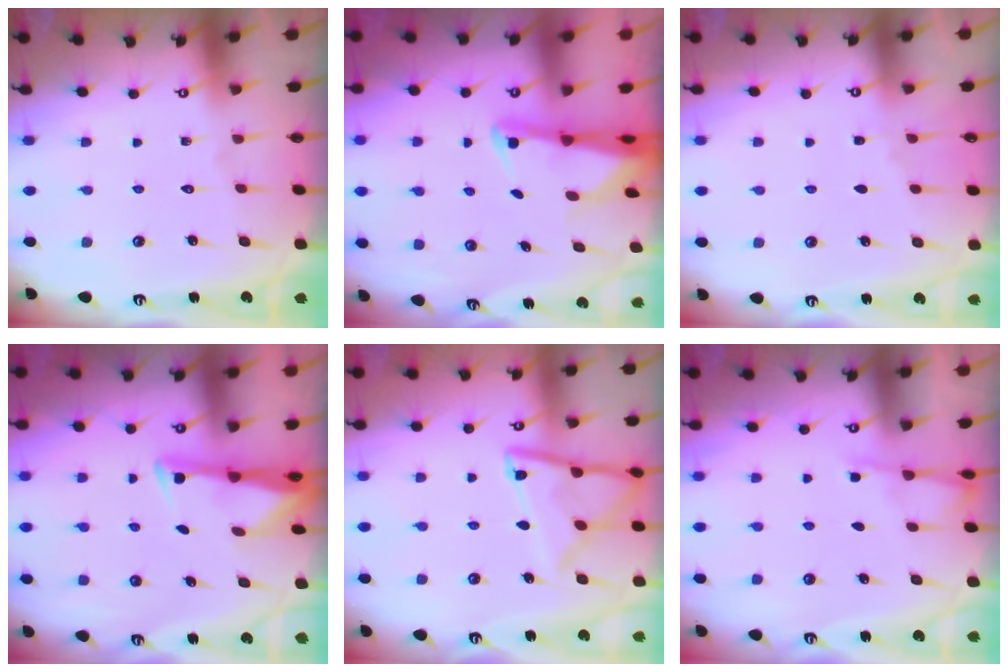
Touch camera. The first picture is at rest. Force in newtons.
{"total": 2.8, "press": 2.7, "slide": 0.4}
{"total": 2.9, "press": 2.9, "slide": 0.5}
{"total": 3.0, "press": 3.0, "slide": 0.4}
{"total": 13.9, "press": 13.8, "slide": 1.4}
{"total": 3.2, "press": 3.2, "slide": 0.4}